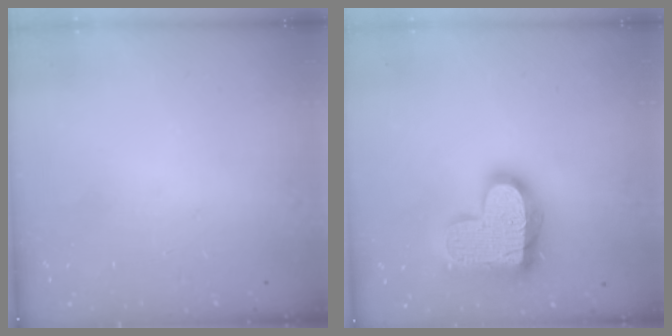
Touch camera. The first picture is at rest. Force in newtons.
{"total": 19.2, "press": 19.2, "slide": 1.3}